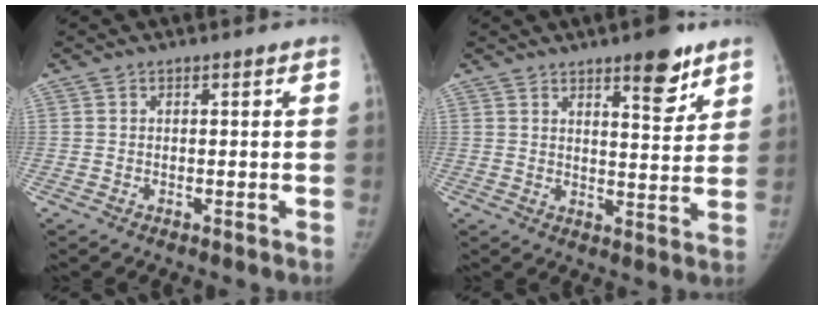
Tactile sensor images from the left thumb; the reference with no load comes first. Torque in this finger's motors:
{"motor_torque": [0.62, -0.36, 0.83, -0.50, 0.11]}